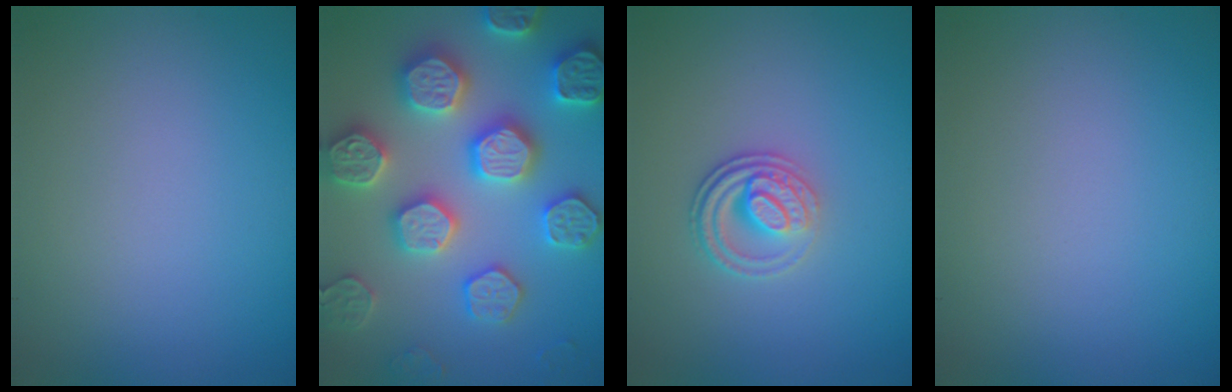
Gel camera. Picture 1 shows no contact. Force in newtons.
{"total": 7.6, "press": 7.4, "slide": 1.7}
{"total": 2.8, "press": 2.5, "slide": 1.4}
{"total": 0.0}